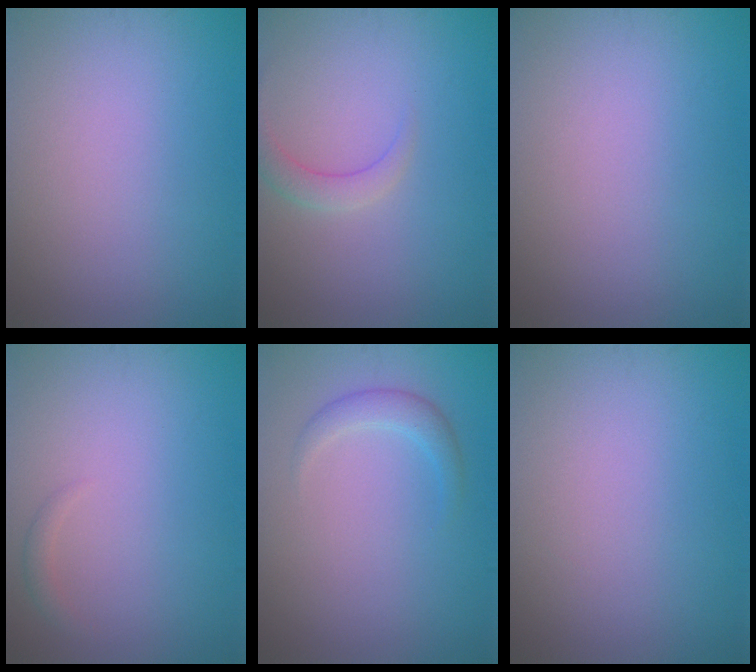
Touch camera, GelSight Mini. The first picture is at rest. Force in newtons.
{"total": 1.8, "press": 1.8, "slide": 0.1}
{"total": 0.0}
{"total": 0.8, "press": 0.8, "slide": 0.1}
{"total": 1.8, "press": 1.8, "slide": 0.1}
{"total": 0.0}